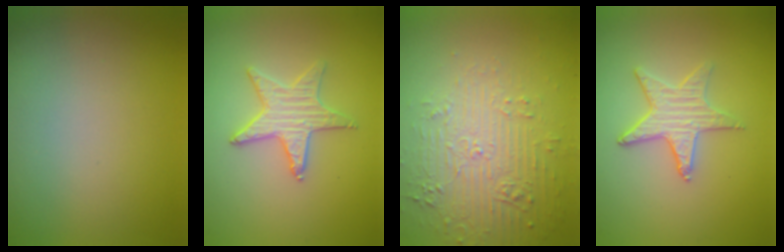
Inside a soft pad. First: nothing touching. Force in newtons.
{"total": 2.4, "press": 2.4, "slide": 0.2}
{"total": 5.8, "press": 3.7, "slide": 4.4}
{"total": 2.8, "press": 2.7, "slide": 0.7}